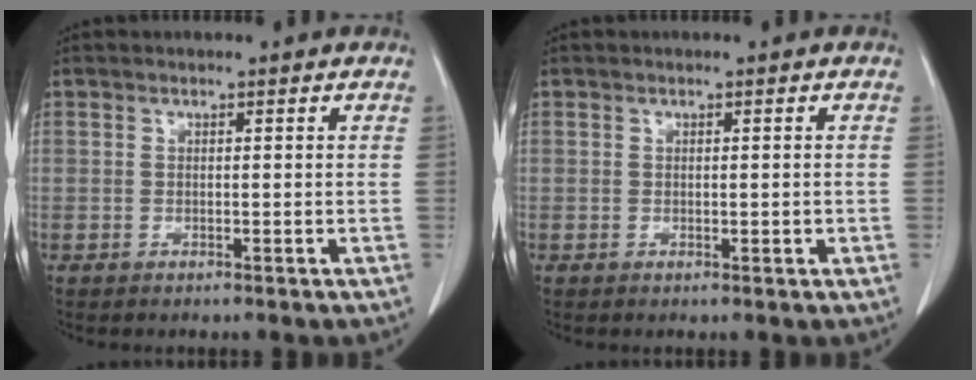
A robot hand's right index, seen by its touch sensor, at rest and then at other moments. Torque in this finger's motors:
{"motor_torque": [-0.04, 0.20, 0.03, 0.04]}